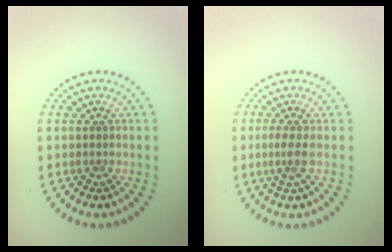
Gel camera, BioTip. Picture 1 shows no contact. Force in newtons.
{"total": 1.5, "press": 1.3, "slide": 0.7}